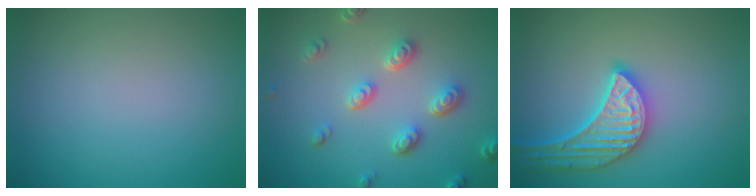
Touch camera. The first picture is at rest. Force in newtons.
{"total": 4.1, "press": 3.4, "slide": 2.3}
{"total": 5.2, "press": 4.7, "slide": 2.2}